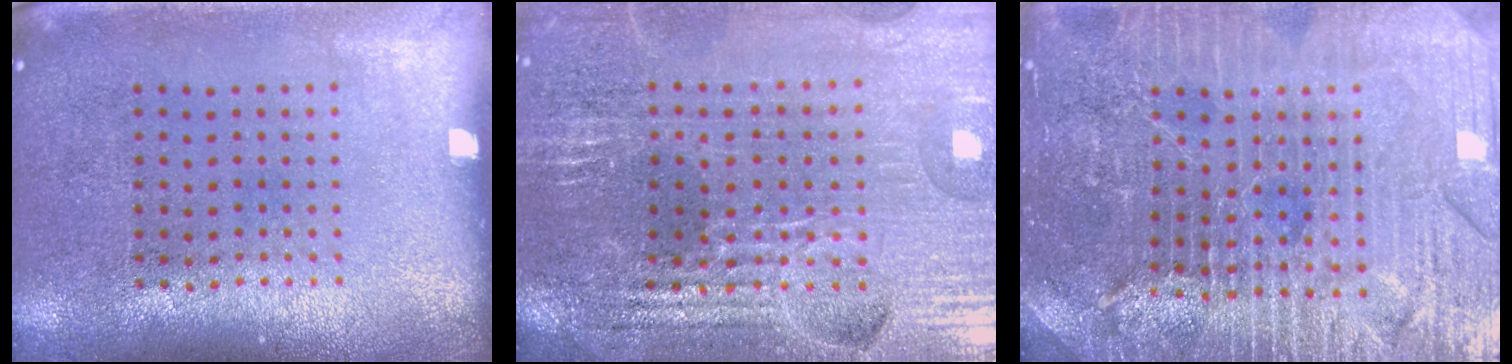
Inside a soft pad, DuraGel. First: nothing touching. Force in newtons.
{"total": 3.8, "press": 3.8, "slide": 0.8}
{"total": 5.0, "press": 4.6, "slide": 1.9}